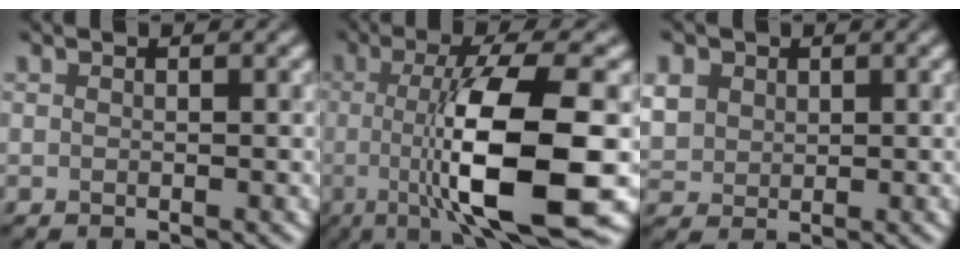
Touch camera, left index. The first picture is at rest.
{"total": 11.4, "force": [-2.3, 2.5, 10.9], "torque": [-0.154, -0.007, -0.031]}
{"total": 1.6, "force": [0.1, 1.6, -0.2], "torque": [-0.012, -0.002, 0.019]}